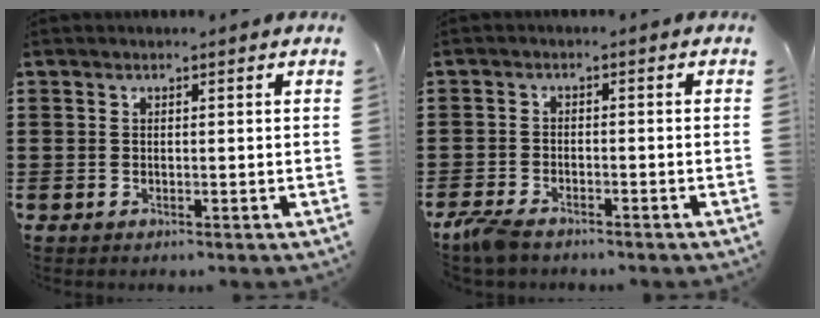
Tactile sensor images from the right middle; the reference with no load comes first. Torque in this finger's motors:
{"motor_torque": [0.89, 0.42, 0.35, 0.11]}